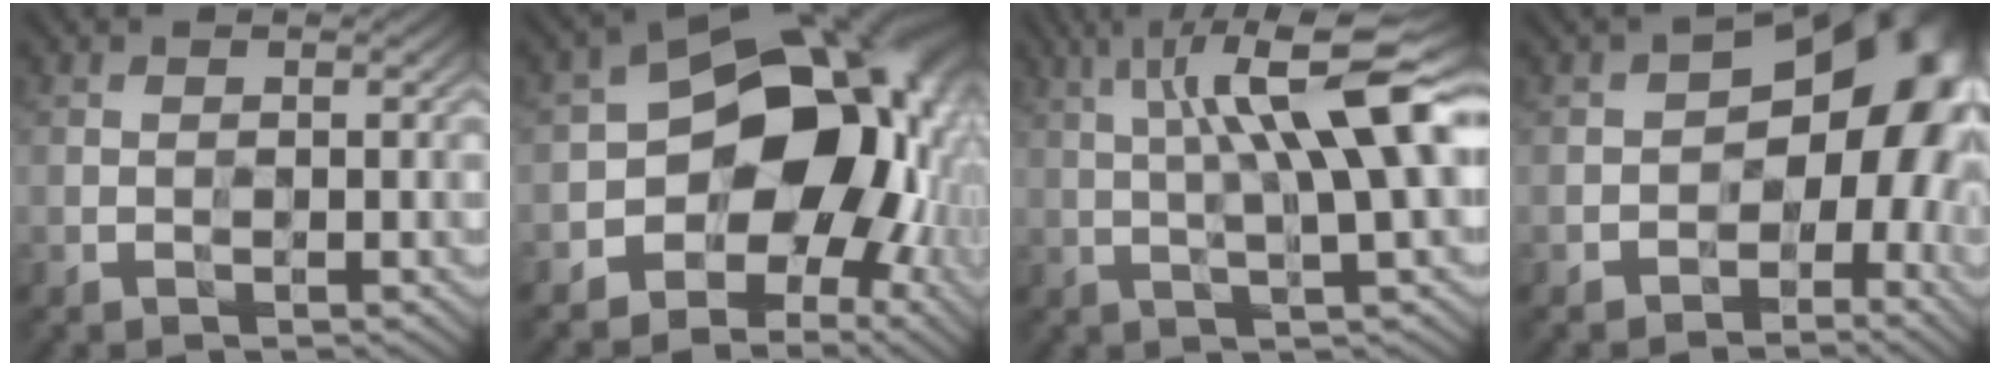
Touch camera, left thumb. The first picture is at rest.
{"total": 15.5, "force": [-1.7, 11.5, 10.2], "torque": [-0.113, -0.026, -0.019]}
{"total": 11.8, "force": [3.3, 2.4, 11.1], "torque": [-0.180, 0.008, 0.056]}
{"total": 11.3, "force": [-1.2, 7.7, 8.2], "torque": [-0.065, 0.010, -0.035]}